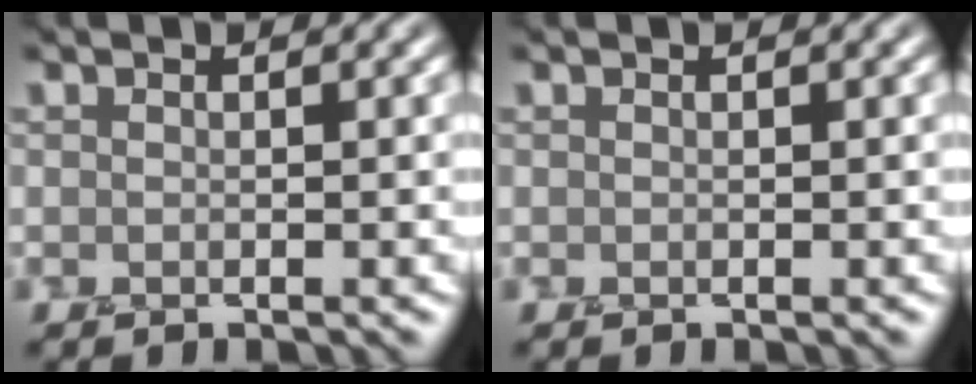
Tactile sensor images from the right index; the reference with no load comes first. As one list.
[{"total": 0.0}]